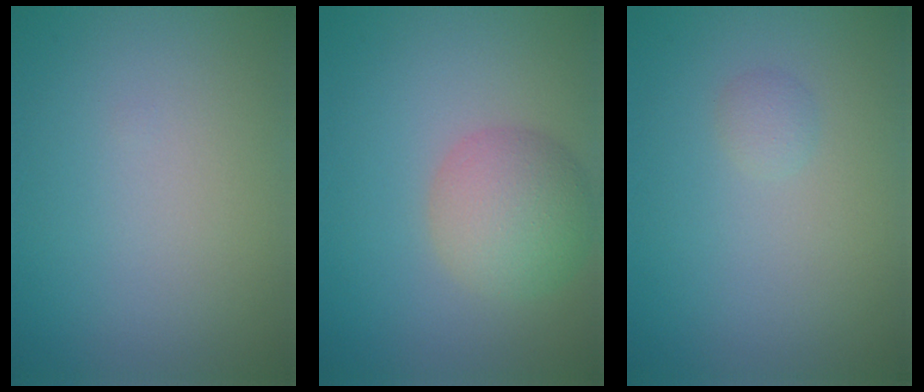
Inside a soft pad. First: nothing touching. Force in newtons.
{"total": 4.8, "press": 4.8, "slide": 0.2}
{"total": 0.9, "press": 0.9, "slide": 0.0}